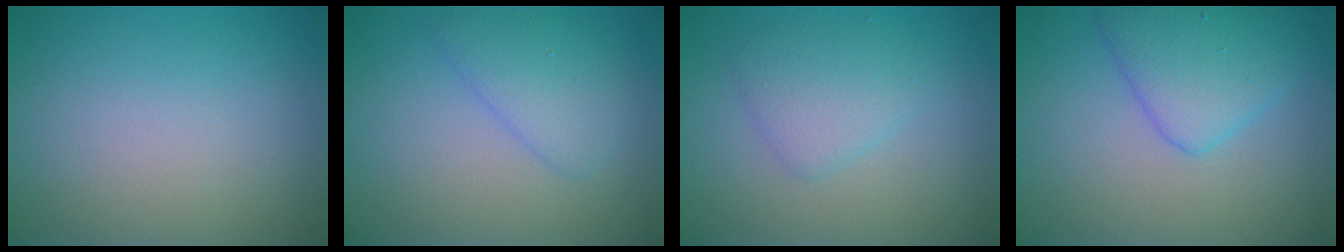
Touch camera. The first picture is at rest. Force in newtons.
{"total": 3.0, "press": 3.0, "slide": 0.2}
{"total": 2.8, "press": 2.8, "slide": 0.2}
{"total": 4.4, "press": 4.4, "slide": 0.2}